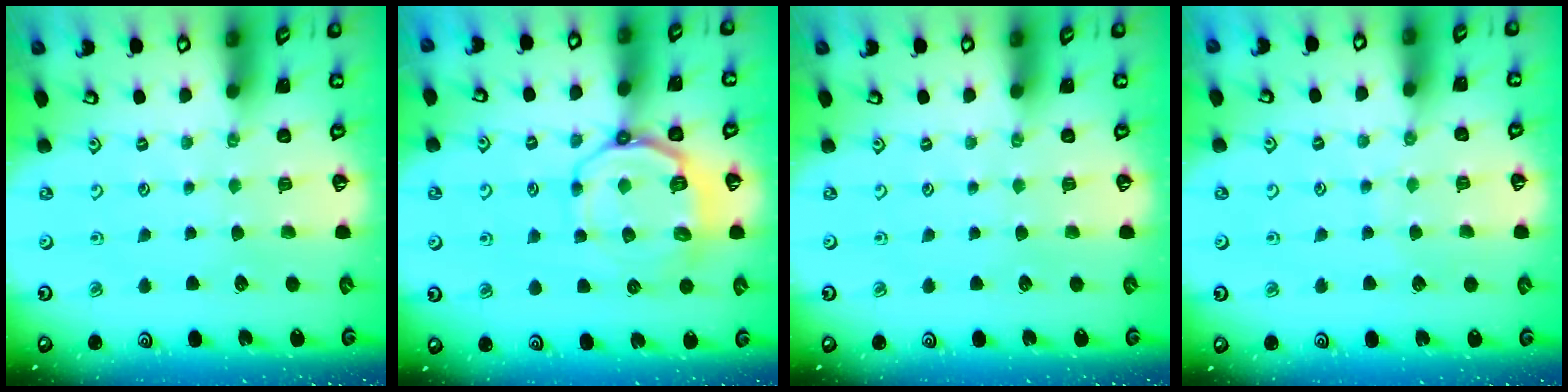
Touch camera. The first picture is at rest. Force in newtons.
{"total": 10.2, "press": 9.7, "slide": 3.1}
{"total": 0.0}
{"total": 5.4, "press": 5.3, "slide": 0.6}